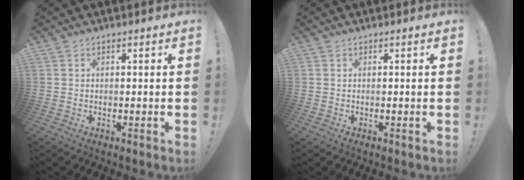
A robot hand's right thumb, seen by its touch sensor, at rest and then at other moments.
{"total": 0.0}